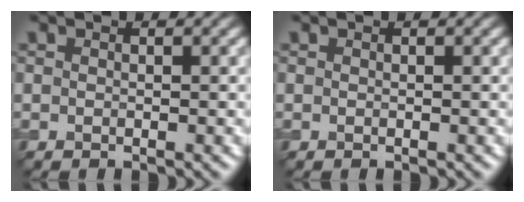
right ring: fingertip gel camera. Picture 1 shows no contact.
{"total": 0.0}